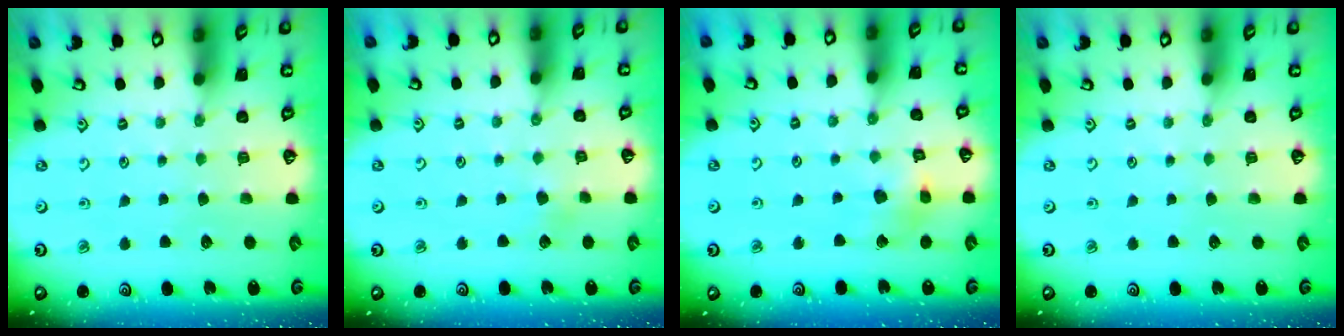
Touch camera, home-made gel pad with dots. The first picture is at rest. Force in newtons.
{"total": 2.5, "press": 2.5, "slide": 0.2}
{"total": 8.1, "press": 8.0, "slide": 1.0}
{"total": 0.0}